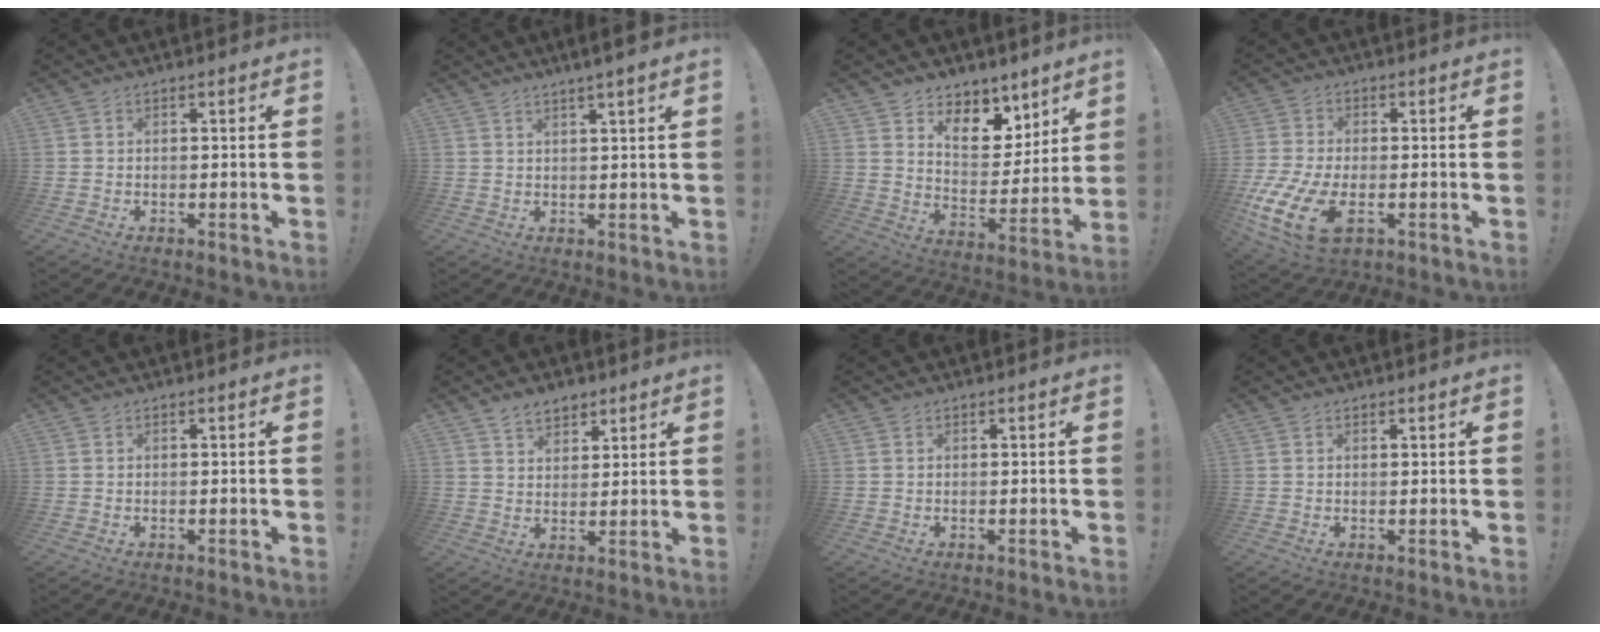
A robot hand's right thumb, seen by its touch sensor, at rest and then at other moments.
{"total": 3.5, "force": [2.4, -0.6, 2.5], "torque": [-0.036, -0.013, 0.036]}
{"total": 10.0, "force": [6.9, 6.3, 3.6], "torque": [-0.038, -0.062, 0.132]}
{"total": 15.0, "force": [-4.2, 8.2, 11.9], "torque": [-0.240, 0.005, -0.069]}
{"total": 0.0}
{"total": 6.1, "force": [4.4, 3.9, 1.7], "torque": [-0.012, -0.028, 0.081]}
{"total": 0.0}
{"total": 0.5, "force": [0.4, 0.2, 0.3], "torque": [0.004, -0.003, 0.006]}